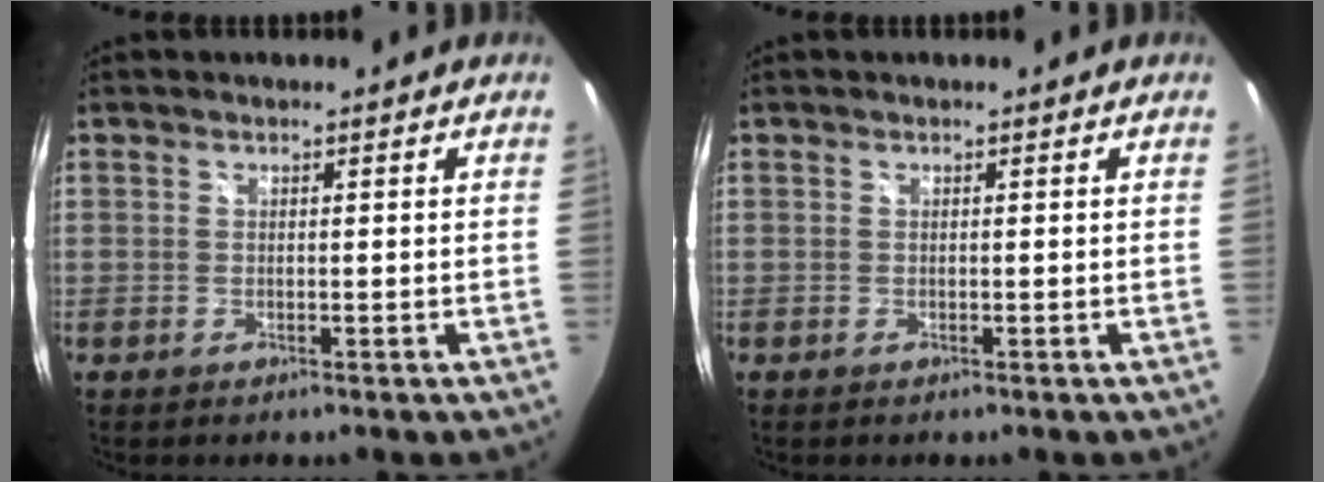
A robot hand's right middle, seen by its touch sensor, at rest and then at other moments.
{"total": 0.0}